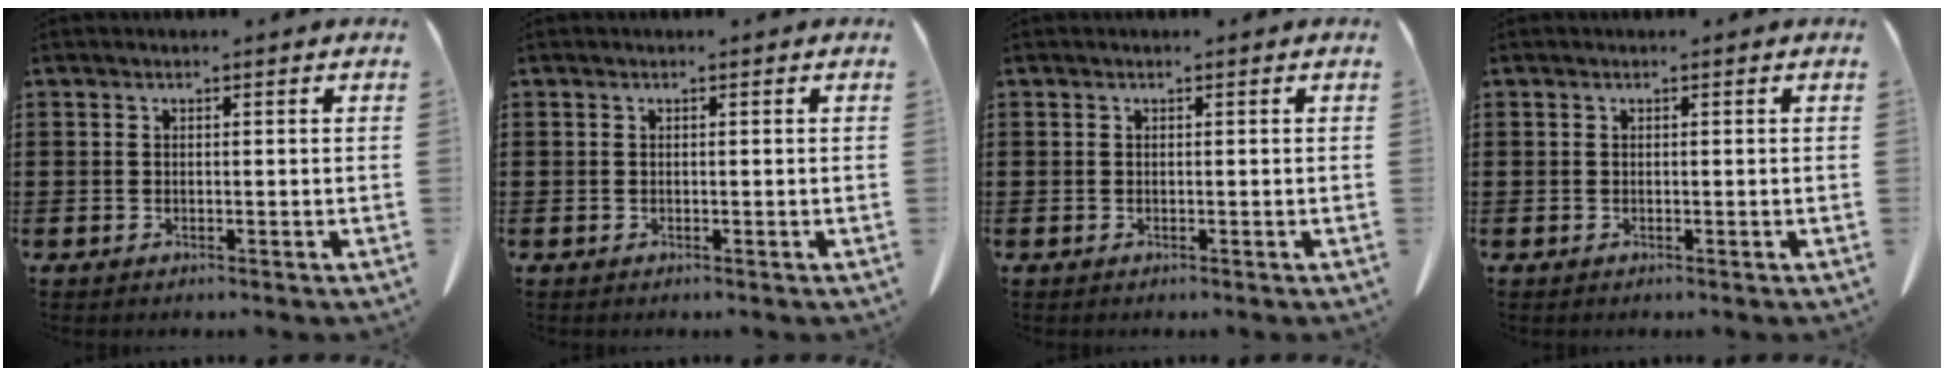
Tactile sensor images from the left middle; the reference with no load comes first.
{"total": 0.0}
{"total": 0.0}
{"total": 0.0}